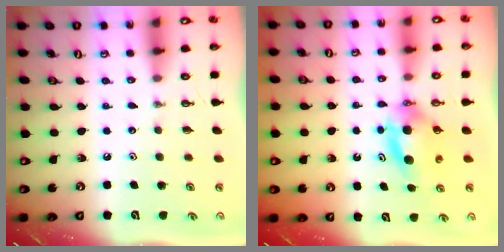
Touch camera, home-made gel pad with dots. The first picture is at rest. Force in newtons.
{"total": 6.4, "press": 6.0, "slide": 2.1}